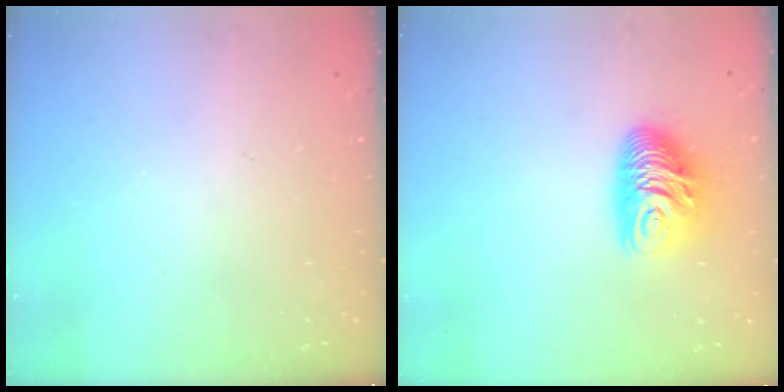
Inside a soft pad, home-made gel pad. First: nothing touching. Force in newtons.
{"total": 10.1, "press": 10.0, "slide": 1.1}